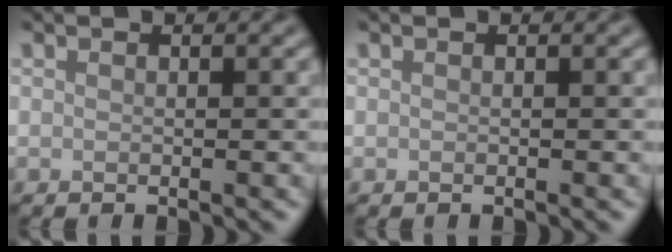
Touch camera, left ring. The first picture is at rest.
{"total": 0.0}